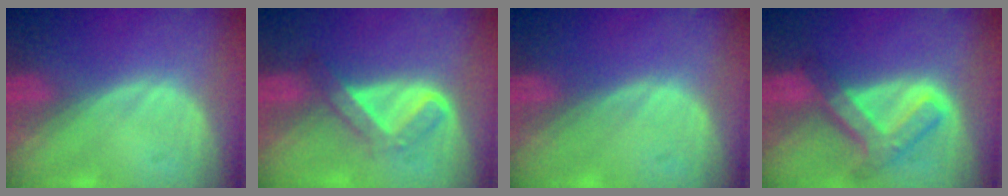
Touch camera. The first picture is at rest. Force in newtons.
{"total": 5.4, "press": 4.5, "slide": 3.0}
{"total": 0.0}
{"total": 7.7, "press": 6.5, "slide": 4.1}